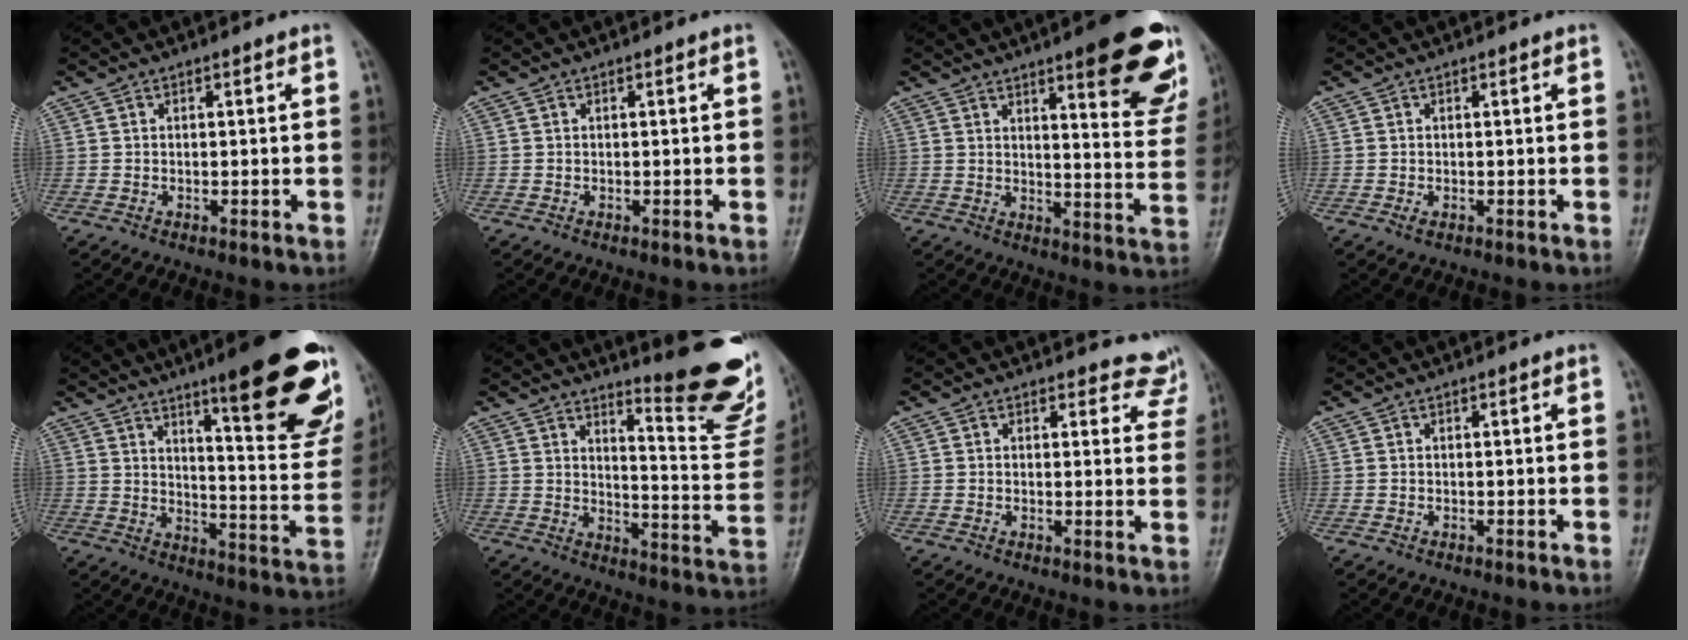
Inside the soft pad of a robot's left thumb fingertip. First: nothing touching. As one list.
[{"total": 0.0}, {"total": 18.3, "force": [10.3, 4.6, 14.3], "torque": [-0.142, -0.054, 0.129]}, {"total": 1.1, "force": [0.0, 0.6, 0.9], "torque": [-0.014, -0.001, 0.001]}, {"total": 23.5, "force": [13.9, 4.8, 18.4], "torque": [-0.207, -0.071, 0.196]}, {"total": 17.8, "force": [14.5, 2.5, 10.0], "torque": [-0.104, -0.160, 0.182]}, {"total": 2.8, "force": [2.5, 1.1, 0.8], "torque": [0.012, -0.013, 0.018]}, {"total": 0.0}]